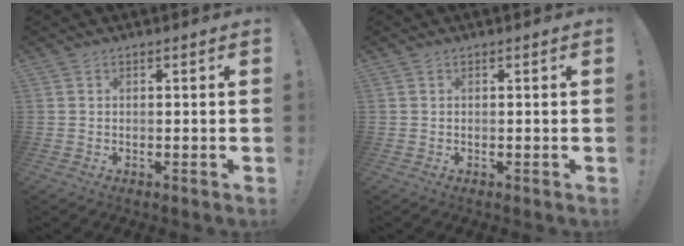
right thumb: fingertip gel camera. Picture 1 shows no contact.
{"total": 0.0}